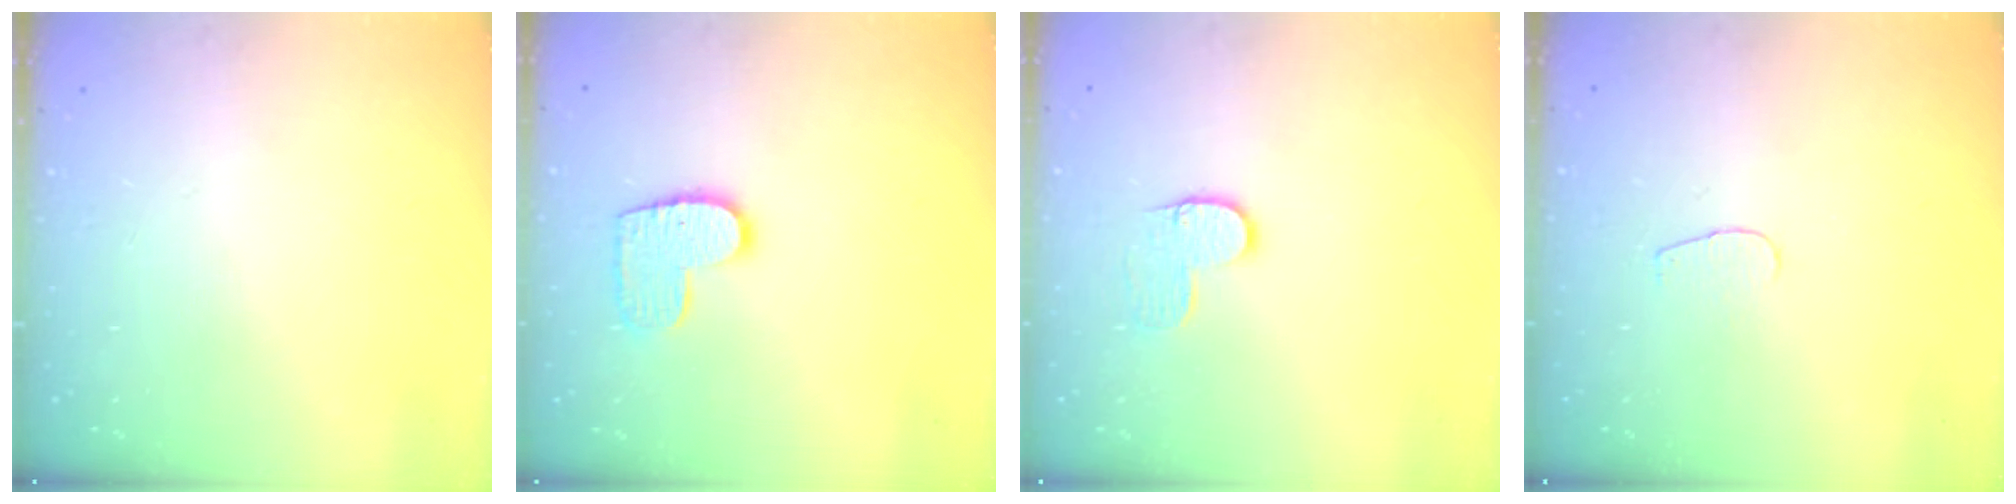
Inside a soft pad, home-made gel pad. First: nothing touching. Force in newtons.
{"total": 9.7, "press": 9.7, "slide": 0.3}
{"total": 6.3, "press": 6.3, "slide": 0.3}
{"total": 2.8, "press": 2.8, "slide": 0.2}